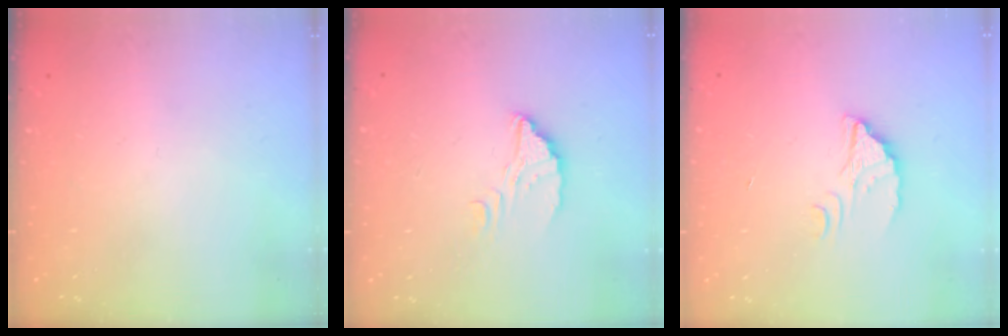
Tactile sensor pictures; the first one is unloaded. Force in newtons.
{"total": 3.7, "press": 3.7, "slide": 0.2}
{"total": 2.5, "press": 2.5, "slide": 0.1}